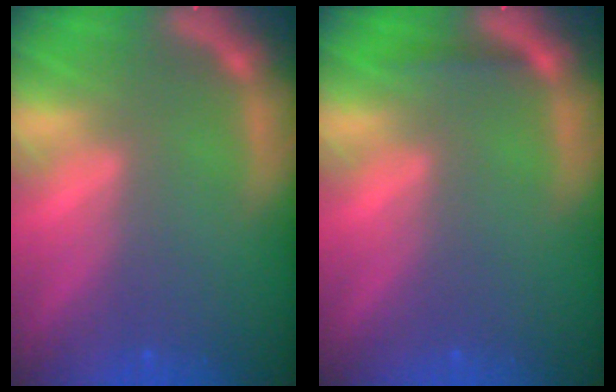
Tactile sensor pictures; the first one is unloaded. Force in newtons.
{"total": 0.9}